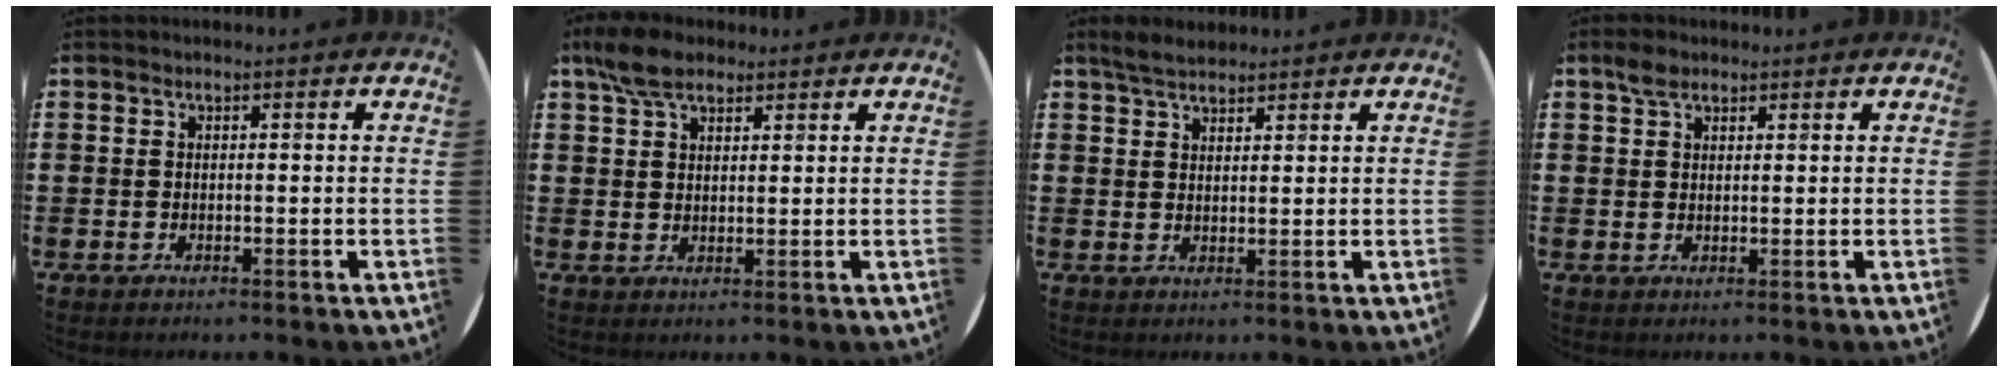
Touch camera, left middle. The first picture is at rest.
{"total": 5.1, "force": [3.9, 2.3, 2.4], "torque": [-0.048, 0.002, 0.072]}
{"total": 3.3, "force": [2.9, 1.0, 1.2], "torque": [-0.027, 0.002, 0.054]}
{"total": 2.4, "force": [1.8, 1.3, 0.9], "torque": [-0.012, 0.002, 0.033]}